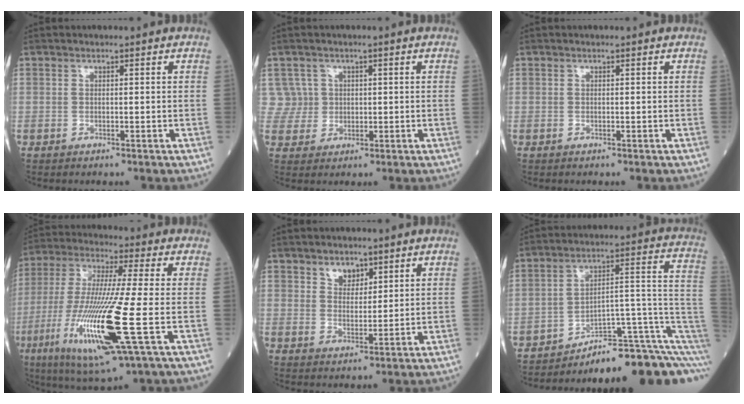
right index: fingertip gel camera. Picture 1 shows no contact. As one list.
[{"total": 3.9, "force": [1.3, 3.7, -0.3], "torque": [0.019, 0.011, 0.025]}, {"total": 0.0}, {"total": 18.2, "force": [-5.4, 0.5, 17.3], "torque": [-0.374, -0.036, -0.102]}, {"total": 3.4, "force": [2.3, 1.9, 1.4], "torque": [-0.025, -0.003, 0.044]}, {"total": 14.0, "force": [-9.6, 2.3, 10.0], "torque": [-0.087, 0.083, -0.133]}]